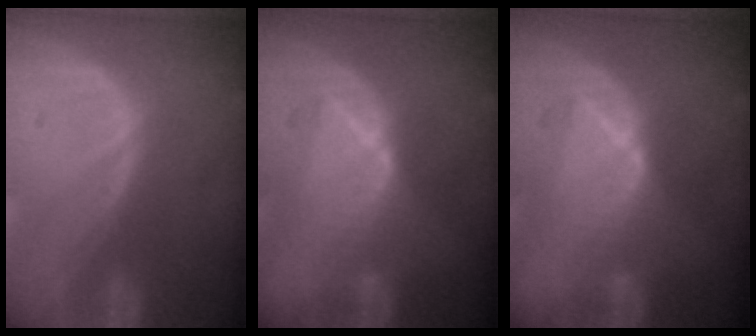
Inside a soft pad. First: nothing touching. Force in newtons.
{"total": 6.5, "press": 6.5, "slide": 0.6}
{"total": 6.5, "press": 6.5, "slide": 0.6}